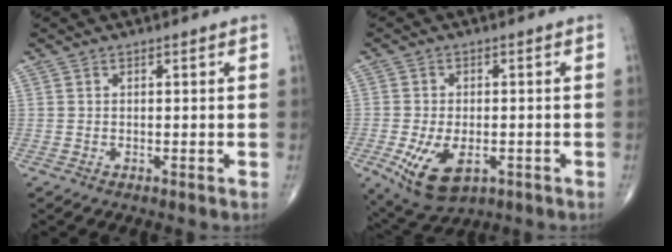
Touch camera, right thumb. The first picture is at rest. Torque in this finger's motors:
{"motor_torque": [0.05, 0.42, 0.49, 0.20, 0.17]}